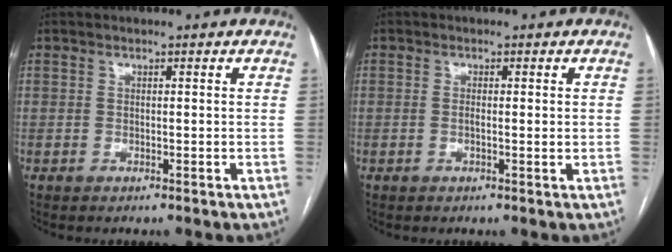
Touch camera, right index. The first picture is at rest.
{"total": 2.2, "force": [-0.1, 0.5, 2.1], "torque": [-0.036, -0.001, 0.000]}